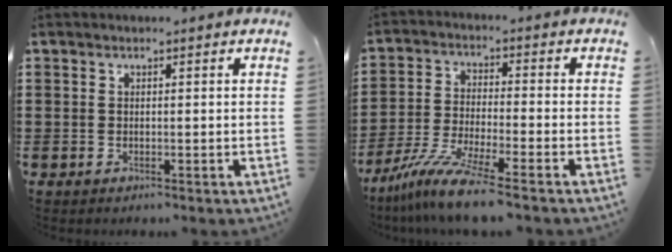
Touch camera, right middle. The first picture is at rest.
{"total": 8.5, "force": [-7.1, 0.0, 4.6], "torque": [-0.102, -0.014, -0.140]}